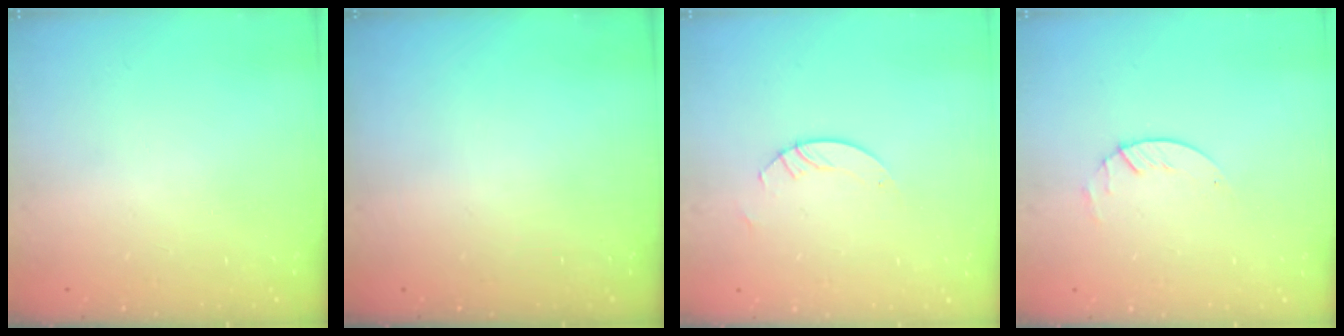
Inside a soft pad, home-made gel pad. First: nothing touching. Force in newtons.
{"total": 0.0}
{"total": 3.0, "press": 3.0, "slide": 0.3}
{"total": 1.7, "press": 1.6, "slide": 0.2}